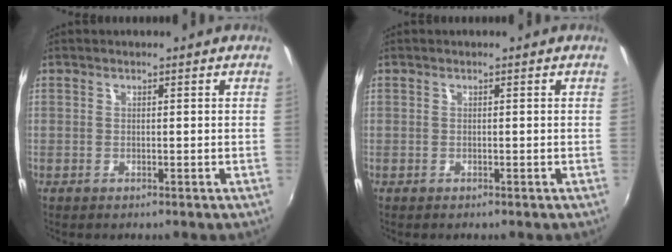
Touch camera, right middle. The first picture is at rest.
{"total": 0.0}